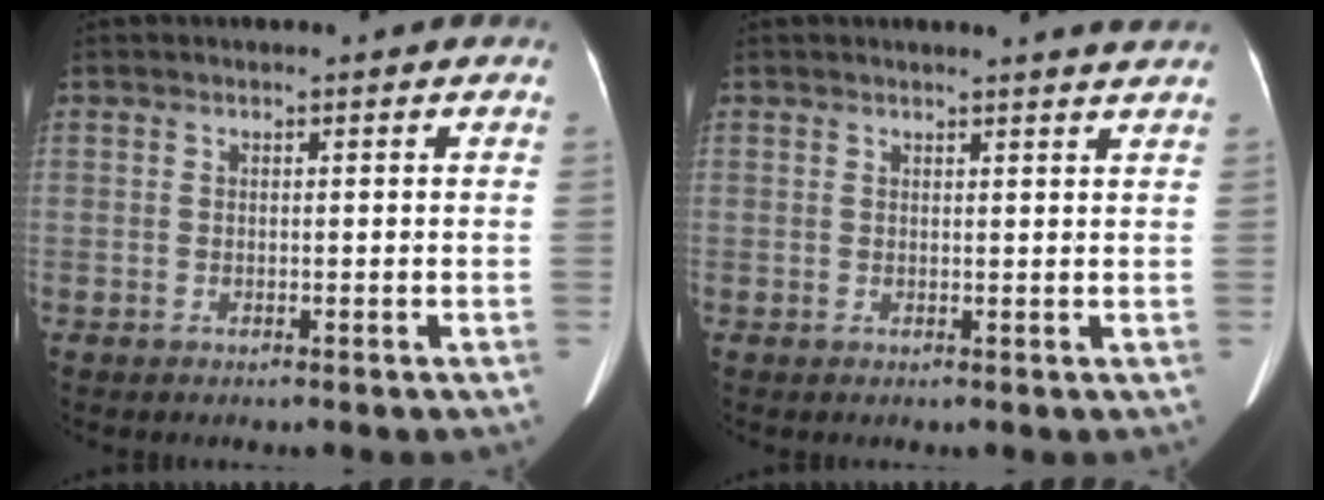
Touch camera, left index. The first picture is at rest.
{"total": 3.2, "force": [3.1, -0.5, 0.8], "torque": [-0.014, -0.004, 0.025]}